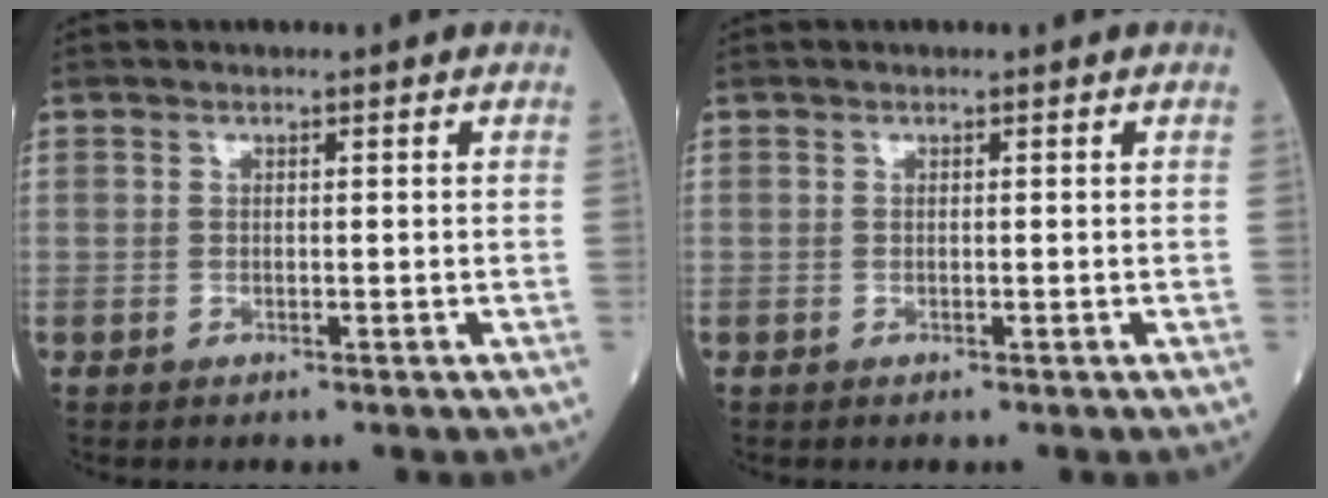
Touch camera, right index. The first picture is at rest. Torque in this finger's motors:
{"motor_torque": [0.00, 0.00, 0.00, 0.00]}